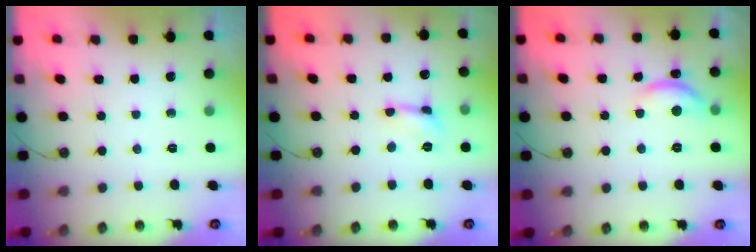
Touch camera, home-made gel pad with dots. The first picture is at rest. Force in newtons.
{"total": 0.6, "press": 0.6, "slide": 0.2}
{"total": 3.7, "press": 3.7, "slide": 0.4}